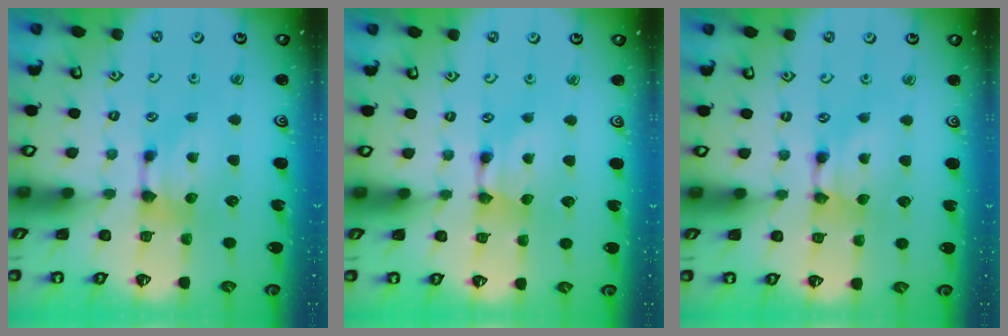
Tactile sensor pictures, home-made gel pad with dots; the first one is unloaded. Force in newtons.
{"total": 1.7, "press": 1.7, "slide": 0.1}
{"total": 1.7, "press": 1.7, "slide": 0.2}